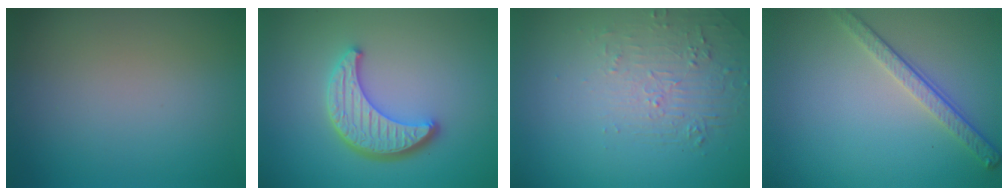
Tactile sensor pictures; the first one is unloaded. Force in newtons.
{"total": 4.5, "press": 3.8, "slide": 2.5}
{"total": 2.1, "press": 0.9, "slide": 1.9}
{"total": 2.9, "press": 2.5, "slide": 1.5}